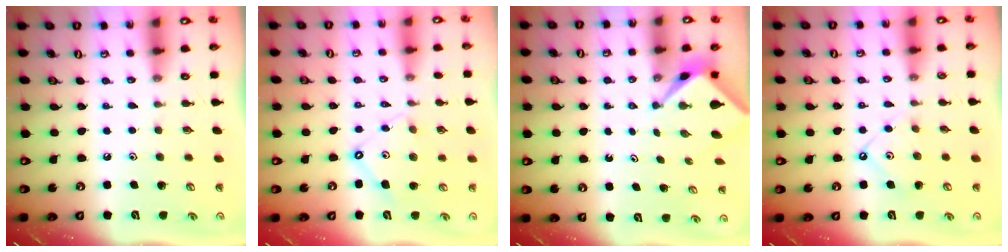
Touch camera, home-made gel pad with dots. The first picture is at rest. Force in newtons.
{"total": 8.3, "press": 8.2, "slide": 0.7}
{"total": 2.1, "press": 2.1, "slide": 0.3}
{"total": 6.7, "press": 6.7, "slide": 0.8}